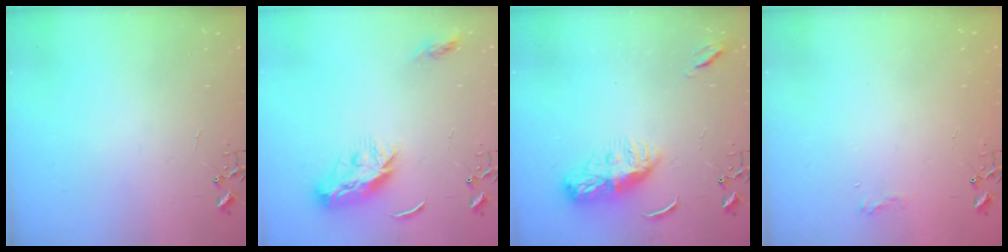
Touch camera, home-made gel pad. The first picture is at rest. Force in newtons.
{"total": 9.6, "press": 9.6, "slide": 0.0}
{"total": 10.1, "press": 10.1, "slide": 0.6}
{"total": 7.1, "press": 7.1, "slide": 0.7}